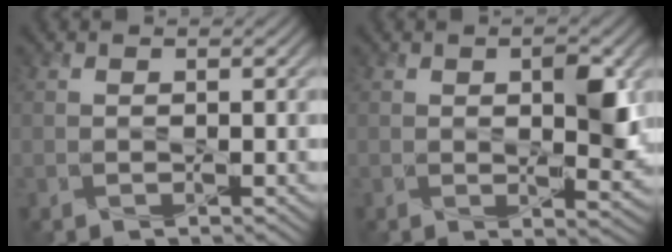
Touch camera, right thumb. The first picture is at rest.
{"total": 4.9, "force": [1.0, 1.9, 4.4], "torque": [-0.072, -0.008, 0.022]}